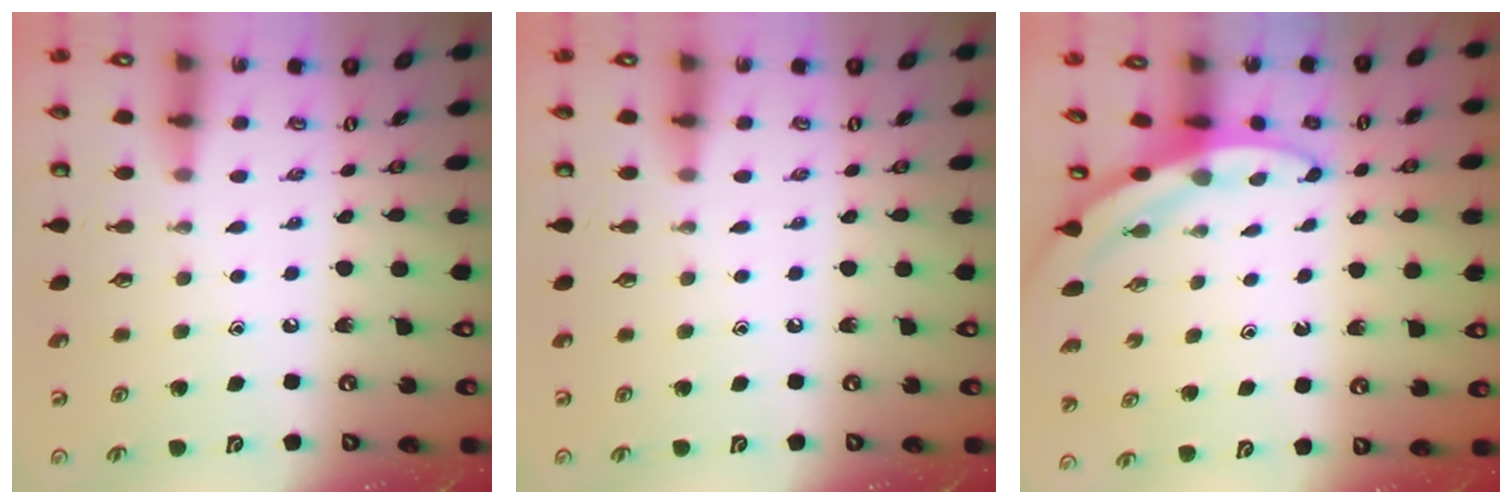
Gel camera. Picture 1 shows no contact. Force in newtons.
{"total": 0.0}
{"total": 3.5, "press": 3.5, "slide": 0.1}